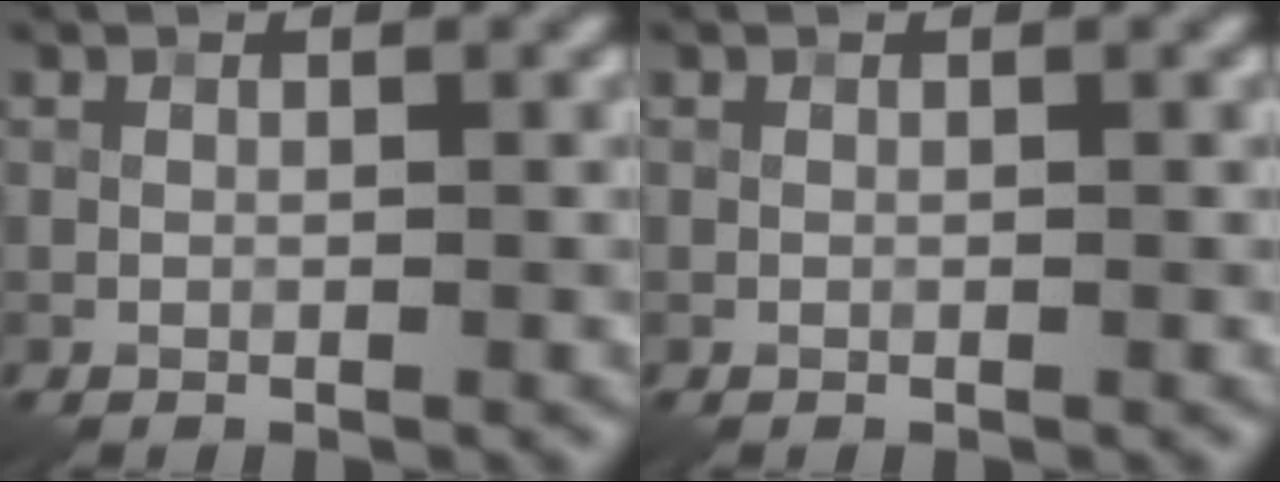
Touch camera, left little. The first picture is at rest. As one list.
[{"total": 0.0}]